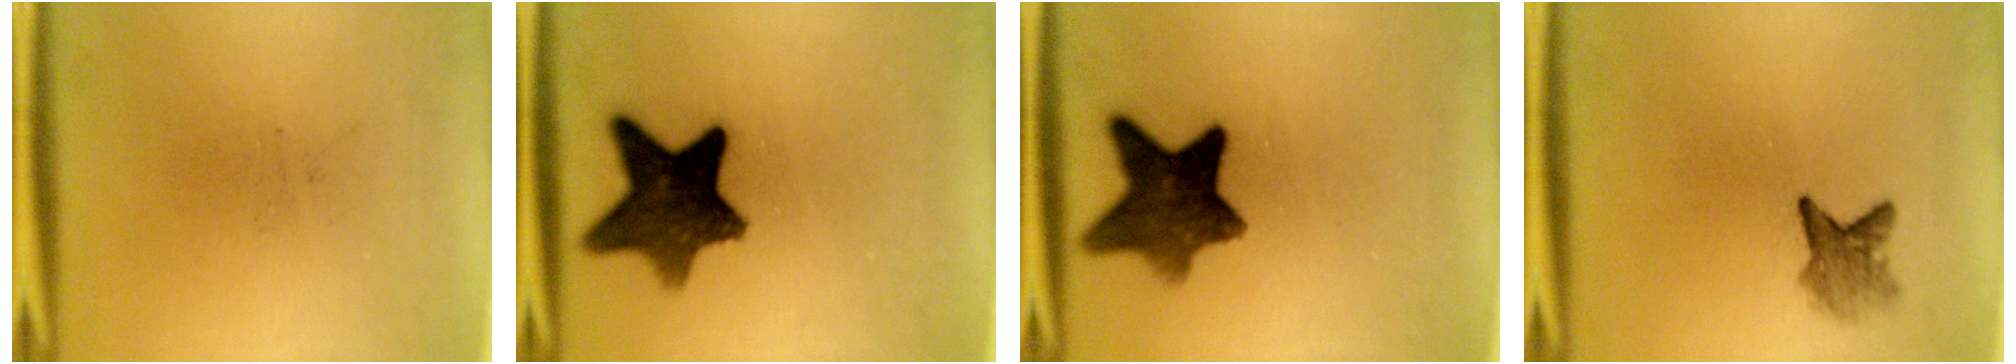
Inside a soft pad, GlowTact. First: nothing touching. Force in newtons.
{"total": 11.8}
{"total": 10.3}
{"total": 3.2}